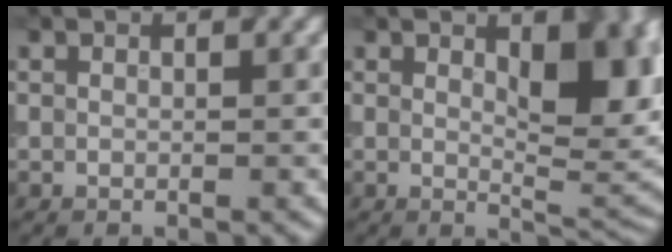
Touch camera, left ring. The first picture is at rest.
{"total": 8.2, "force": [2.0, 3.4, 7.2], "torque": [-0.098, -0.003, 0.038]}